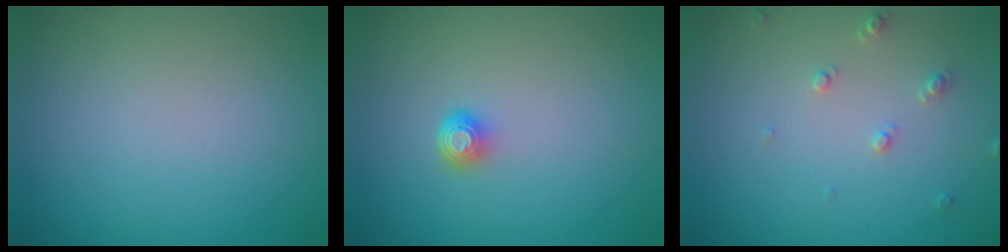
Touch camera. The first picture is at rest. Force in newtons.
{"total": 1.4, "press": 1.1, "slide": 1.0}
{"total": 1.3, "press": 1.2, "slide": 0.3}